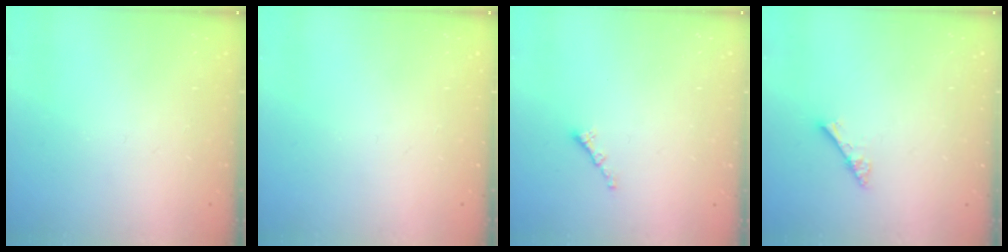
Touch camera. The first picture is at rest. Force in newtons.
{"total": 0.0}
{"total": 1.3, "press": 1.2, "slide": 0.5}
{"total": 2.8, "press": 2.8, "slide": 0.3}